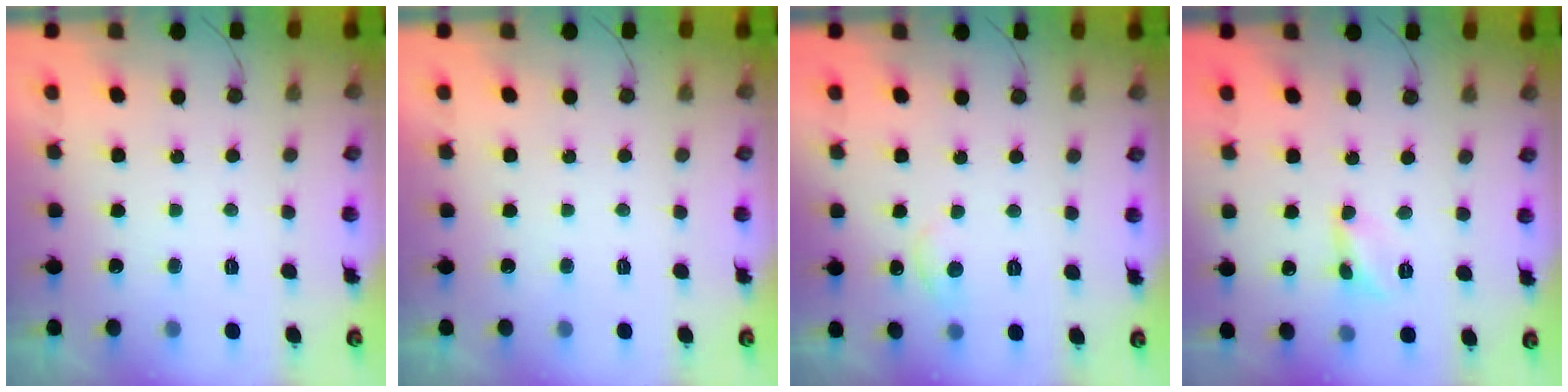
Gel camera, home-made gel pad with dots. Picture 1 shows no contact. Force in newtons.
{"total": 0.0}
{"total": 6.3, "press": 6.2, "slide": 0.7}
{"total": 2.3, "press": 2.3, "slide": 0.2}